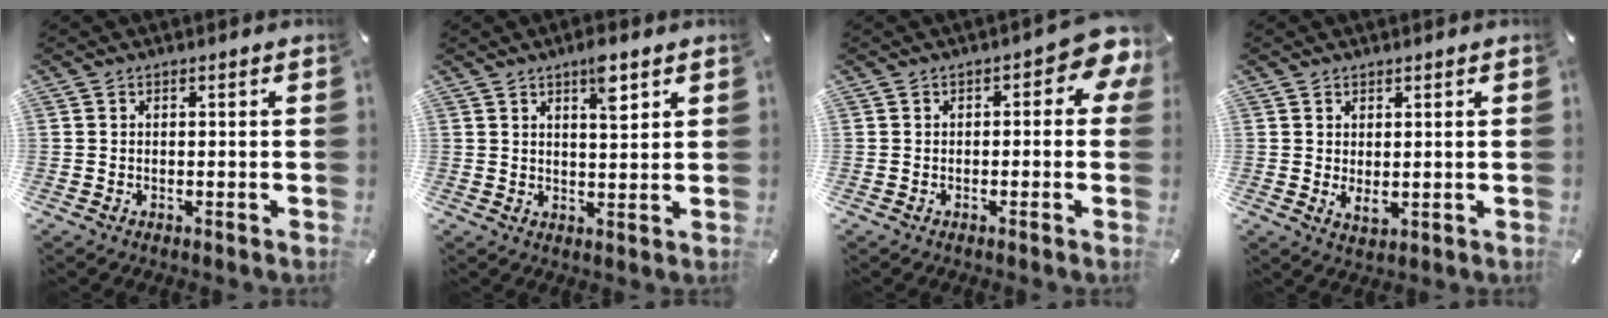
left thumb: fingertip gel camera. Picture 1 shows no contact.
{"total": 6.2, "force": [3.9, 1.9, 4.4], "torque": [-0.064, -0.015, 0.061]}
{"total": 4.9, "force": [0.8, 2.7, 4.1], "torque": [-0.053, 0.002, 0.010]}
{"total": 2.5, "force": [0.6, 1.3, 2.0], "torque": [-0.037, -0.007, 0.009]}